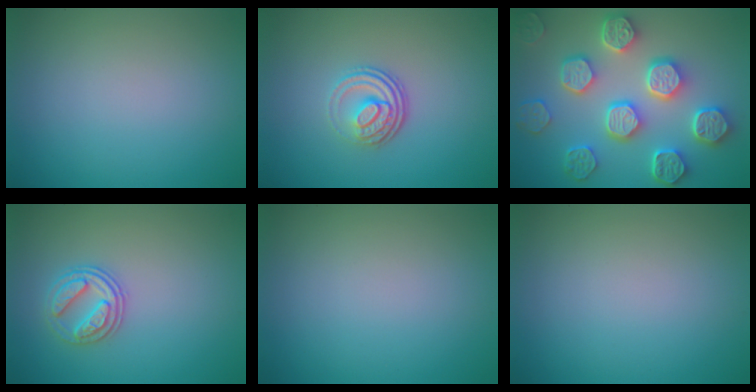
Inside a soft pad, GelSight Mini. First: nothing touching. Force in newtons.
{"total": 3.5, "press": 2.5, "slide": 2.5}
{"total": 8.0, "press": 6.5, "slide": 4.7}
{"total": 2.6, "press": 2.5, "slide": 0.7}
{"total": 0.0}
{"total": 0.0}